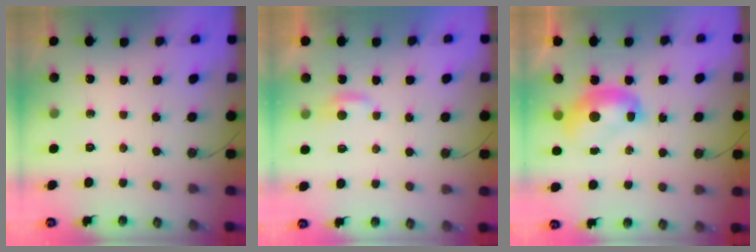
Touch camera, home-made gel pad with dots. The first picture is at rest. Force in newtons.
{"total": 2.2, "press": 2.2, "slide": 0.3}
{"total": 2.4, "press": 2.4, "slide": 0.3}